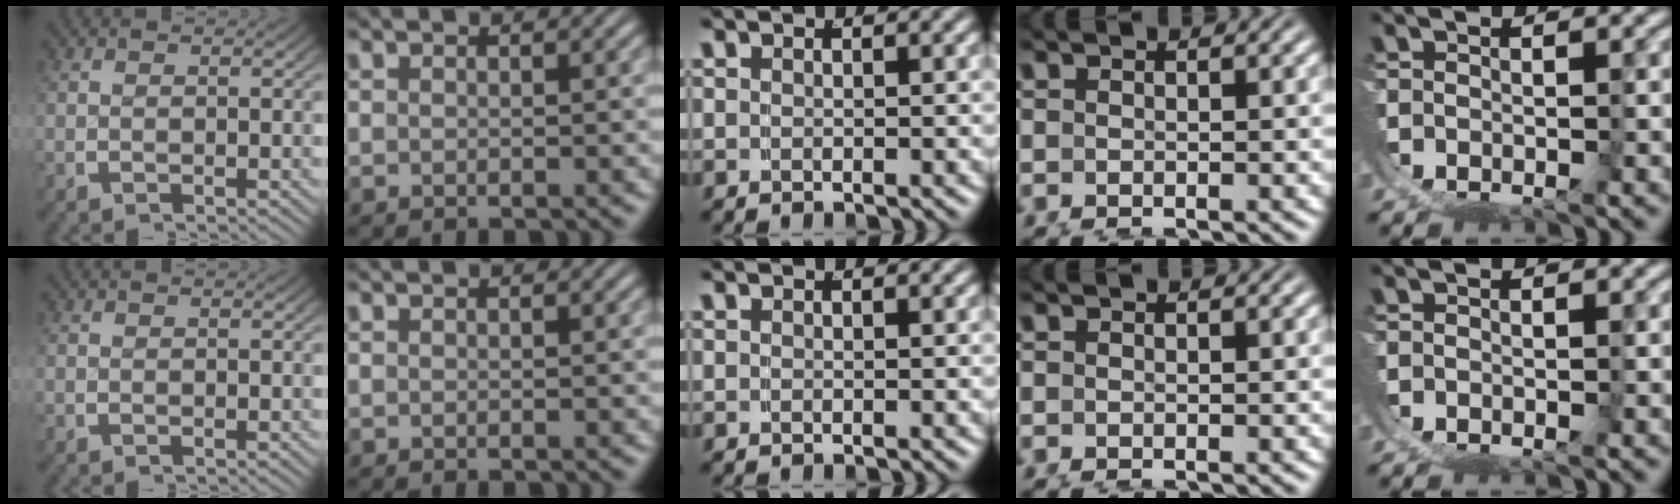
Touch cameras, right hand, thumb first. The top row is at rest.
{}